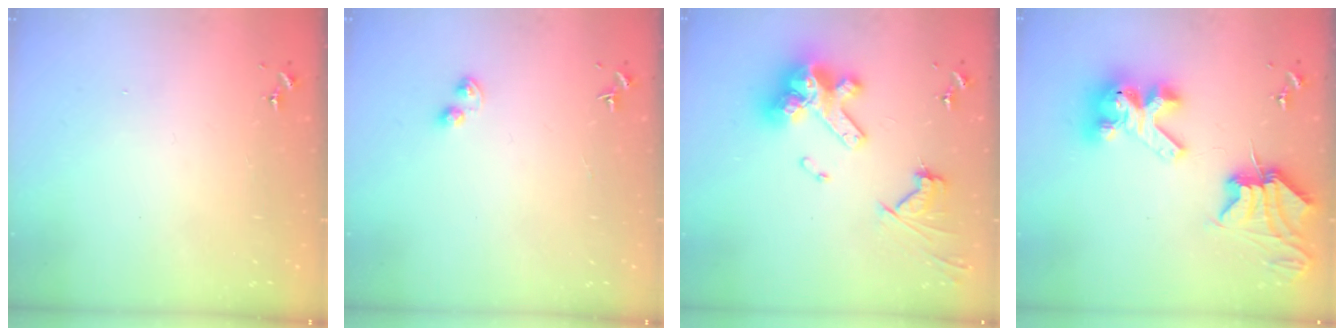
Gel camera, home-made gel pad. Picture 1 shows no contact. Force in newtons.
{"total": 2.7, "press": 2.7, "slide": 0.4}
{"total": 20.0, "press": 19.8, "slide": 2.4}
{"total": 13.8, "press": 13.7, "slide": 1.7}